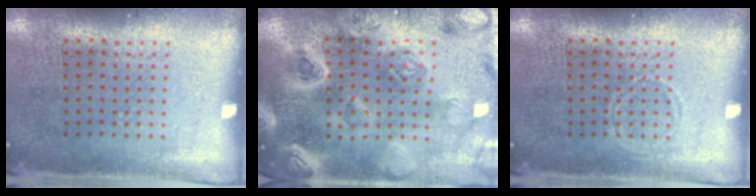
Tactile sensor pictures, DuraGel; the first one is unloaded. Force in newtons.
{"total": 5.1, "press": 4.3, "slide": 2.8}
{"total": 0.6, "press": 0.6, "slide": 0.0}